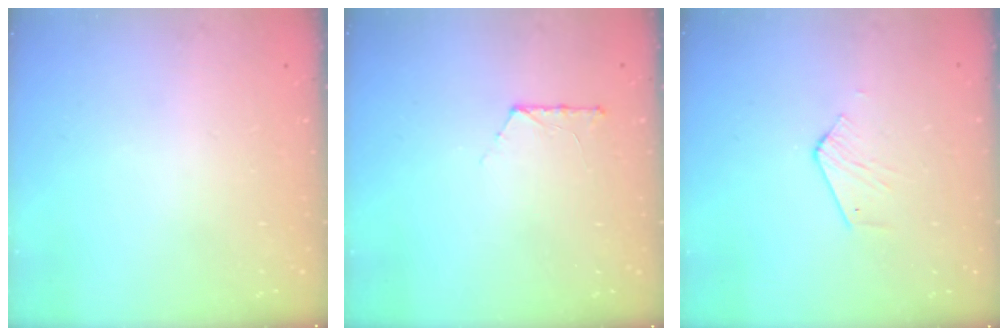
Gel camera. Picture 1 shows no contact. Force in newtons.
{"total": 6.0, "press": 6.0, "slide": 0.7}
{"total": 2.6, "press": 2.6, "slide": 0.1}